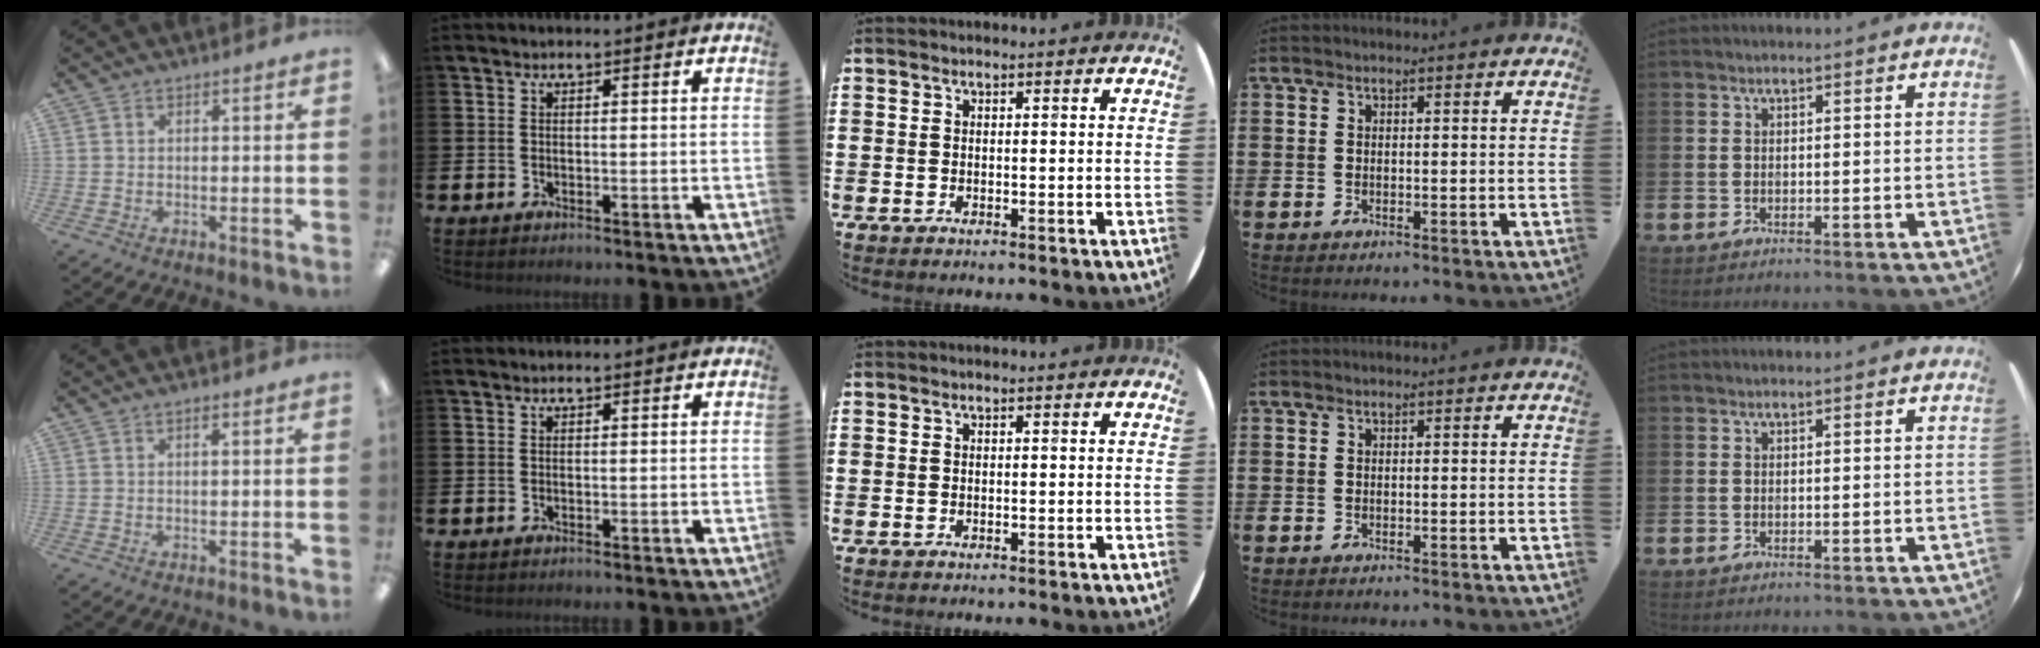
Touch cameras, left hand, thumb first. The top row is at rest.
{"thumb": {"total": 0.9, "force": [0.6, 0.2, 0.6], "torque": [-0.006, -0.001, 0.007]}}